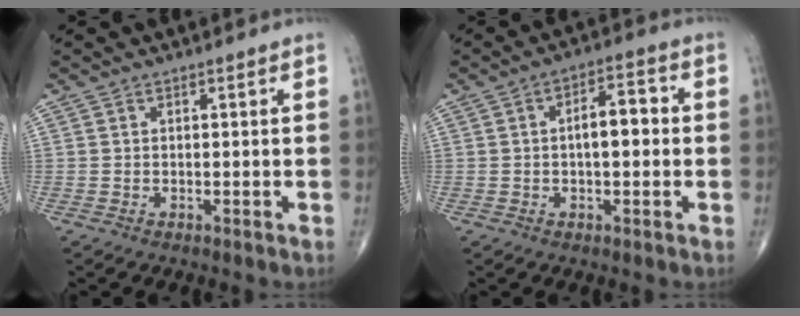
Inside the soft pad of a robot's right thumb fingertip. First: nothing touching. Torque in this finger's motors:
{"motor_torque": [1.20, 2.31, 0.72, -0.03, 0.05]}